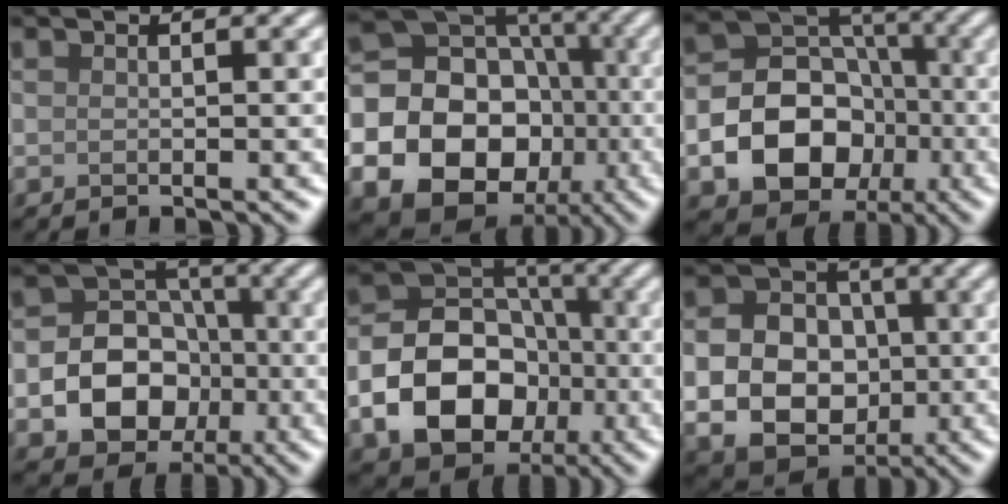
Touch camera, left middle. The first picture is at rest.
{"total": 25.0, "force": [-6.4, 22.5, 8.8], "torque": [-0.194, -0.036, -0.131]}
{"total": 10.5, "force": [-2.7, 8.5, 5.6], "torque": [-0.077, -0.013, -0.070]}
{"total": 8.4, "force": [-2.0, 6.9, 4.2], "torque": [-0.045, -0.003, -0.058]}
{"total": 10.7, "force": [-3.0, 8.0, 6.4], "torque": [-0.110, -0.004, -0.058]}
{"total": 11.9, "force": [-1.5, 10.2, 5.9], "torque": [-0.098, -0.029, -0.037]}